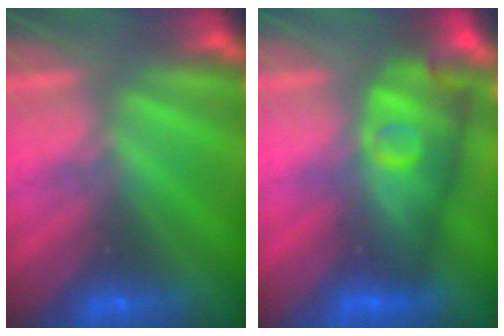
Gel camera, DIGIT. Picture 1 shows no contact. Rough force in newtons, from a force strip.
{"total": 3.9}